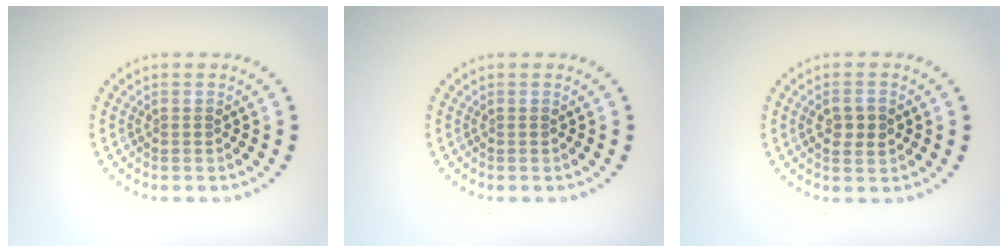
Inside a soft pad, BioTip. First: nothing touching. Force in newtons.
{"total": 0.0}
{"total": 2.3, "press": 2.3, "slide": 0.0}